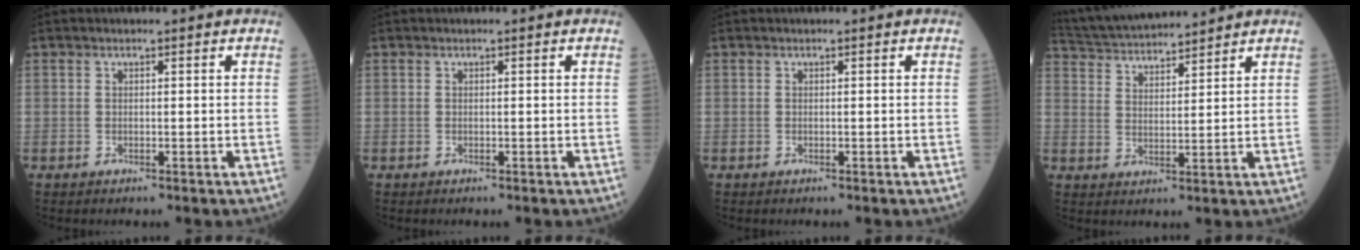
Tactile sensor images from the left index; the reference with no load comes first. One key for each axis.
{"total": 0.0}
{"total": 0.0}
{"total": 11.6, "fx": 11.1, "fy": 0.9, "fz": 3.4, "tx": -0.077, "ty": 0.024, "tz": 0.192}